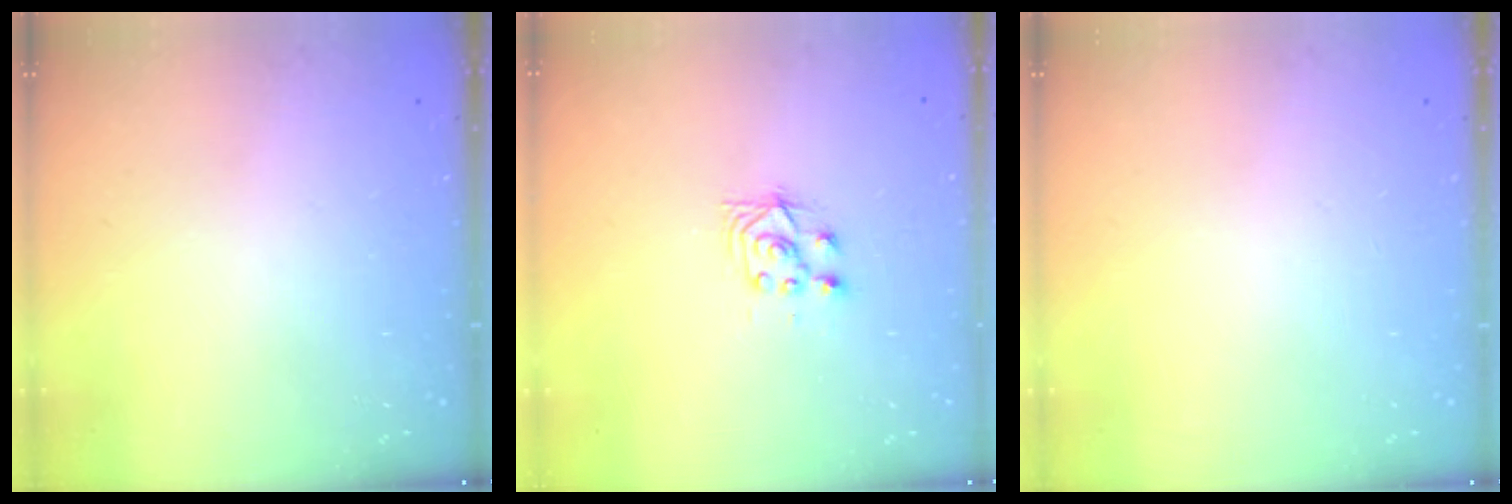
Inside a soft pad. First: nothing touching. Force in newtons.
{"total": 4.4, "press": 4.2, "slide": 1.0}
{"total": 0.0}